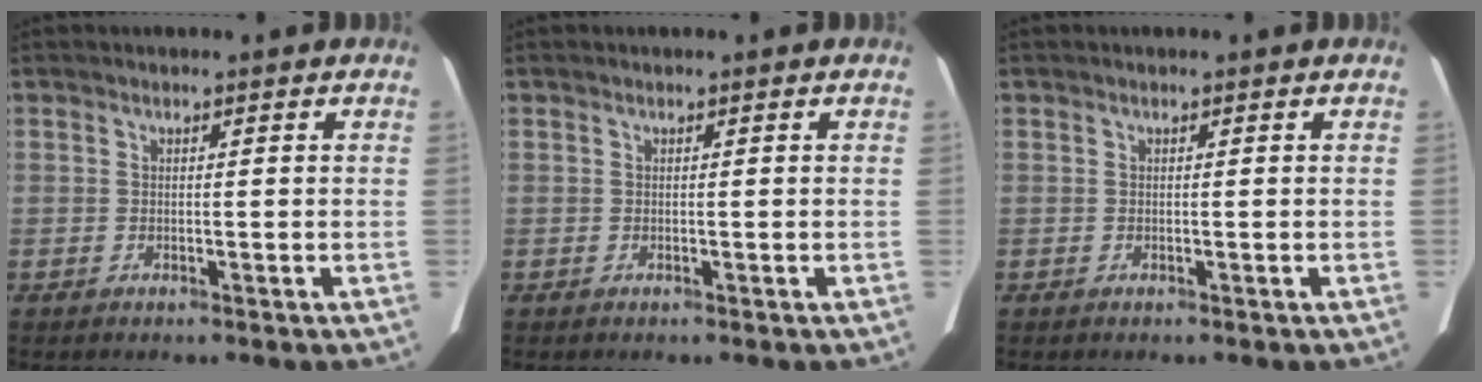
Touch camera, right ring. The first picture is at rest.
{"total": 0.0}
{"total": 0.0}